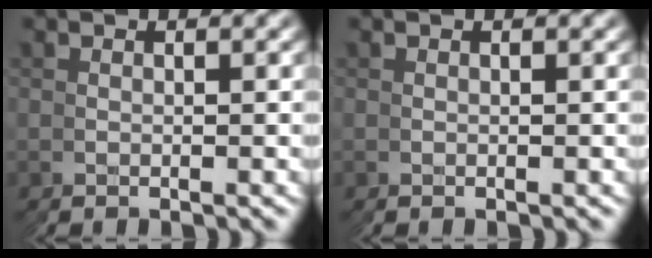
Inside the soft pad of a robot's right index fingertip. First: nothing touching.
{"total": 0.0}